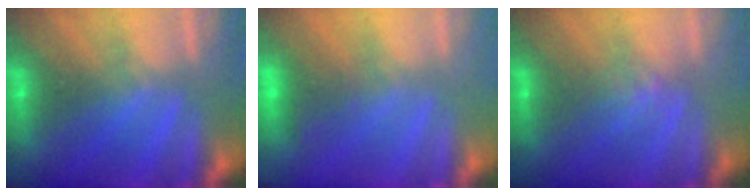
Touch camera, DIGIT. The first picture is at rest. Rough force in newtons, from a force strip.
{"total": 2.4}
{"total": 1.2}